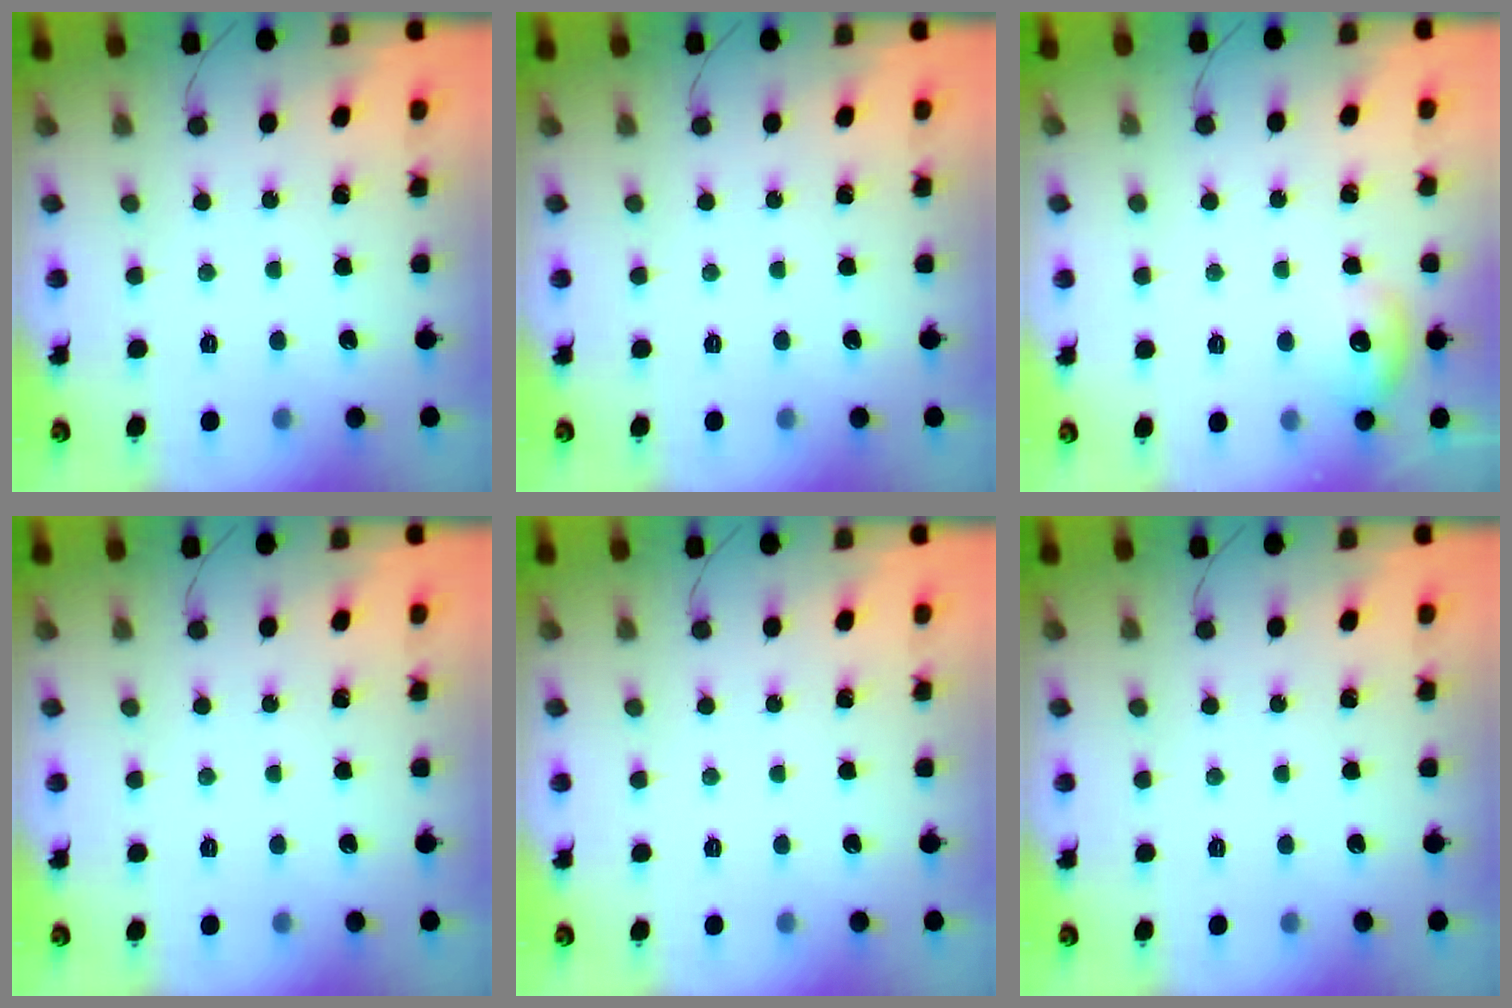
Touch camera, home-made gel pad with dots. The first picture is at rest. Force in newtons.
{"total": 0.0}
{"total": 8.2, "press": 8.1, "slide": 1.4}
{"total": 0.0}
{"total": 0.0}
{"total": 0.0}